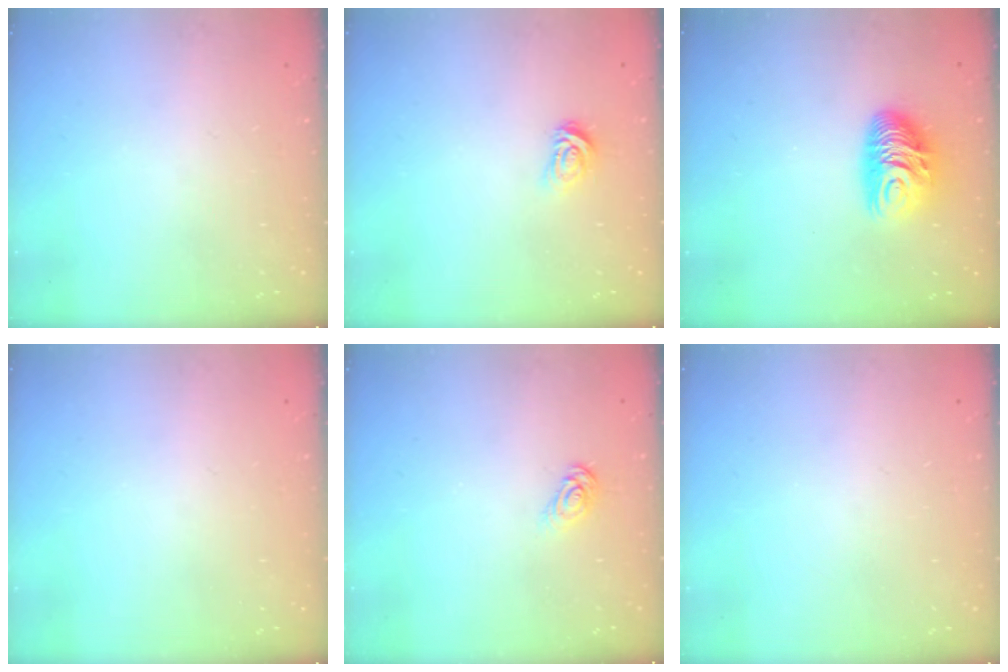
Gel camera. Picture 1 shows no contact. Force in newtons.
{"total": 3.4, "press": 3.4, "slide": 0.4}
{"total": 9.8, "press": 9.7, "slide": 0.7}
{"total": 0.0}
{"total": 4.7, "press": 4.6, "slide": 0.5}
{"total": 0.0}